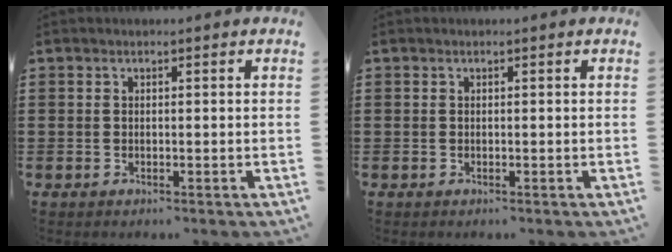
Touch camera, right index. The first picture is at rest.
{"total": 0.0}